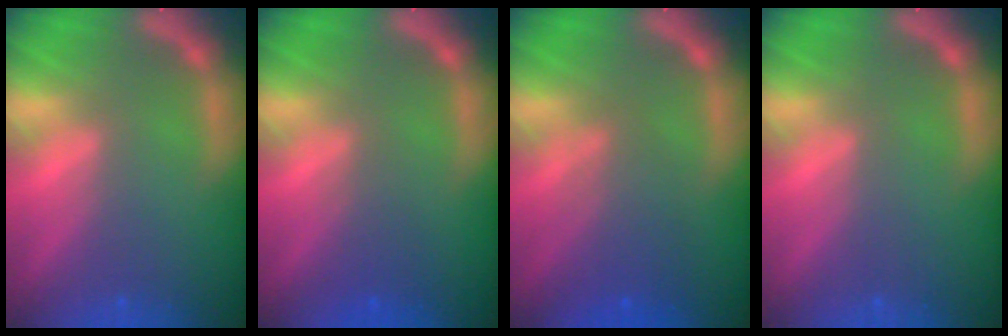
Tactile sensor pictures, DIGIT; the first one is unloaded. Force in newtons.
{"total": 2.0}
{"total": 4.1}
{"total": 0.0}